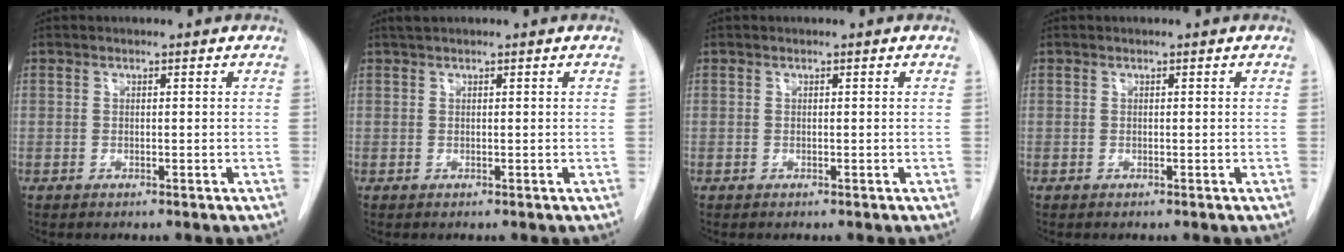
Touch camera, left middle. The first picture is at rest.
{"total": 1.0, "force": [0.8, 0.0, 0.5], "torque": [-0.015, 0.012, 0.019]}
{"total": 0.0}
{"total": 0.0}